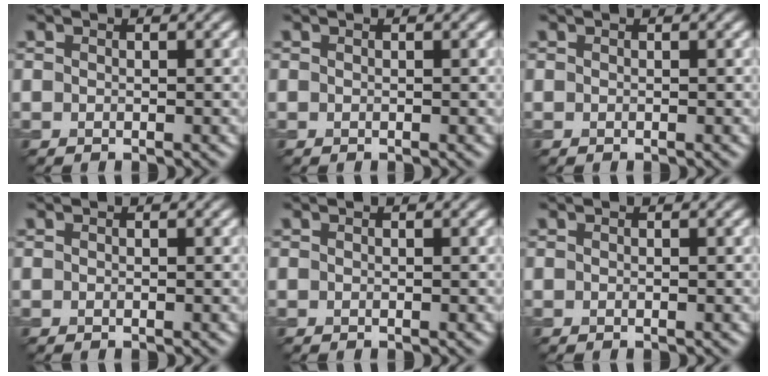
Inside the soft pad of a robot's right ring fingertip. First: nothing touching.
{"total": 0.0}
{"total": 0.0}
{"total": 0.0}
{"total": 0.0}
{"total": 0.0}